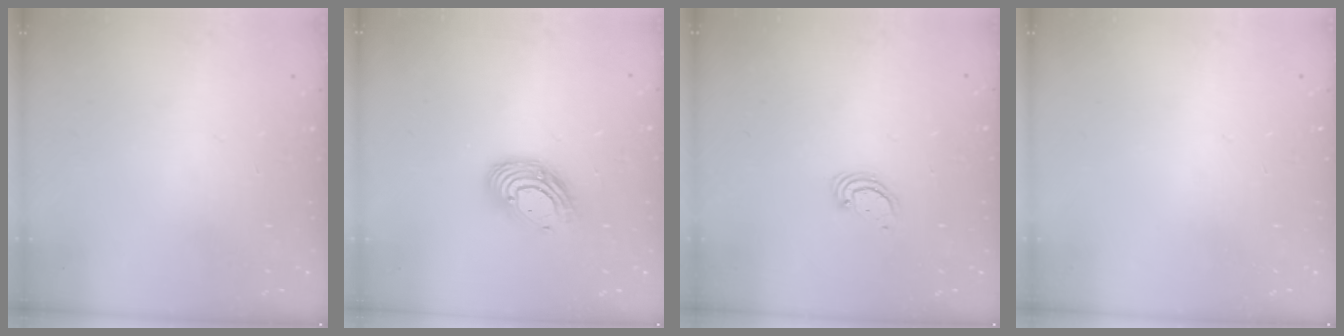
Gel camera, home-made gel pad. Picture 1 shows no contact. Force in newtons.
{"total": 11.6, "press": 11.5, "slide": 1.1}
{"total": 2.3, "press": 2.3, "slide": 0.1}
{"total": 0.0}